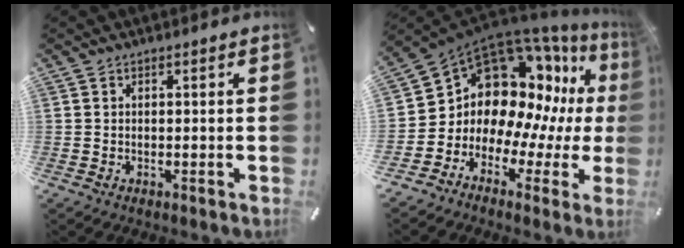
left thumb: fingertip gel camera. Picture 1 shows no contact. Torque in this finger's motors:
{"motor_torque": [0.30, 2.02, 1.23, 0.97, 0.16]}